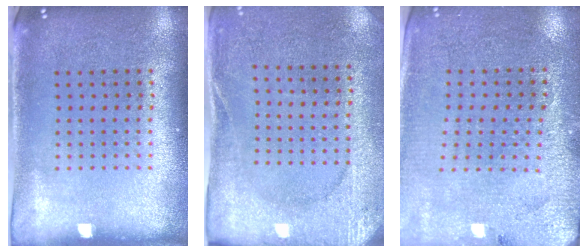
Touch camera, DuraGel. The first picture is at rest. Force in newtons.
{"total": 2.6, "press": 2.5, "slide": 0.7}
{"total": 2.9, "press": 2.8, "slide": 0.4}